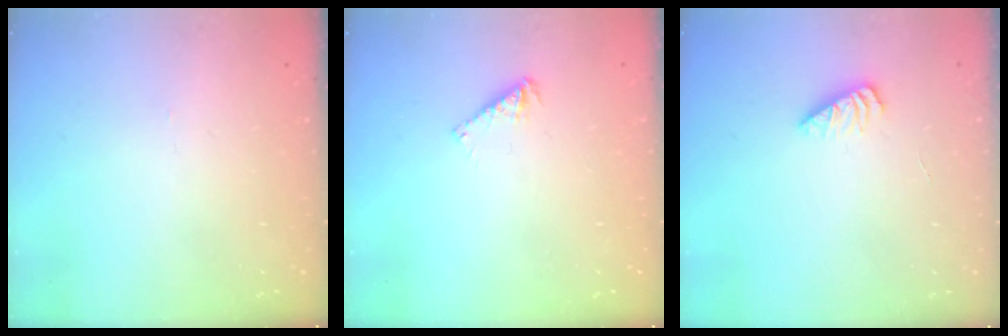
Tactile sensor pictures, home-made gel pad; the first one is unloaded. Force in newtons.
{"total": 3.9, "press": 3.9, "slide": 0.1}
{"total": 2.8, "press": 2.7, "slide": 0.3}